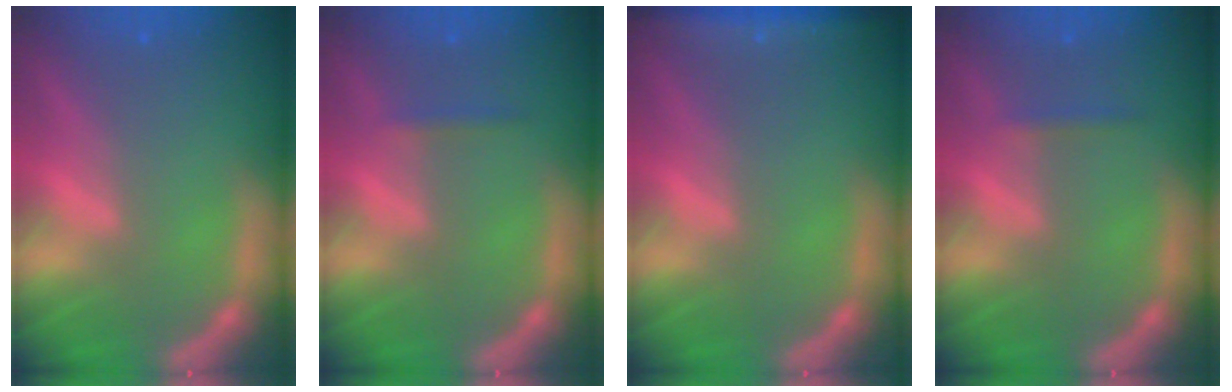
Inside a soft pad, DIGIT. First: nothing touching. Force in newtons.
{"total": 0.9}
{"total": 4.0}
{"total": 0.9}